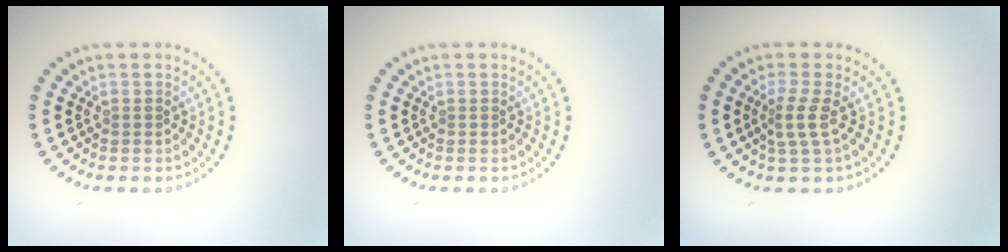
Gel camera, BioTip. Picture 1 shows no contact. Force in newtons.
{"total": 0.0}
{"total": 2.2, "press": 1.5, "slide": 1.5}